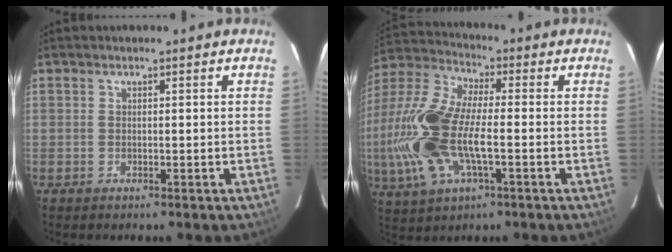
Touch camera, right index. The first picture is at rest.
{"total": 19.4, "force": [-3.4, 8.3, 17.2], "torque": [-0.379, -0.003, -0.070]}